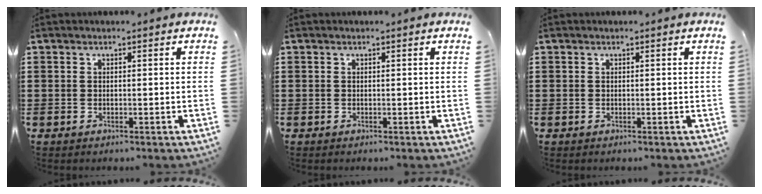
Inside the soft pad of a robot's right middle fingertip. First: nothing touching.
{"total": 0.0}
{"total": 0.0}